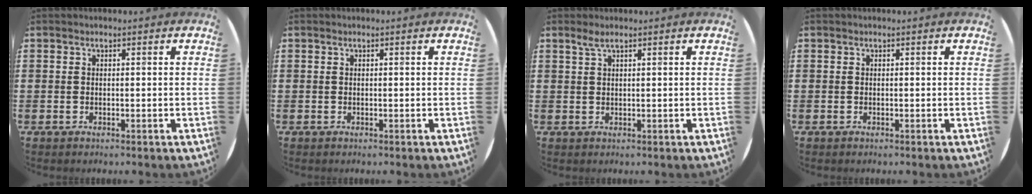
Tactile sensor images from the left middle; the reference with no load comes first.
{"total": 0.0}
{"total": 1.5, "force": [1.1, 0.1, 1.1], "torque": [-0.023, 0.003, 0.018]}
{"total": 0.0}